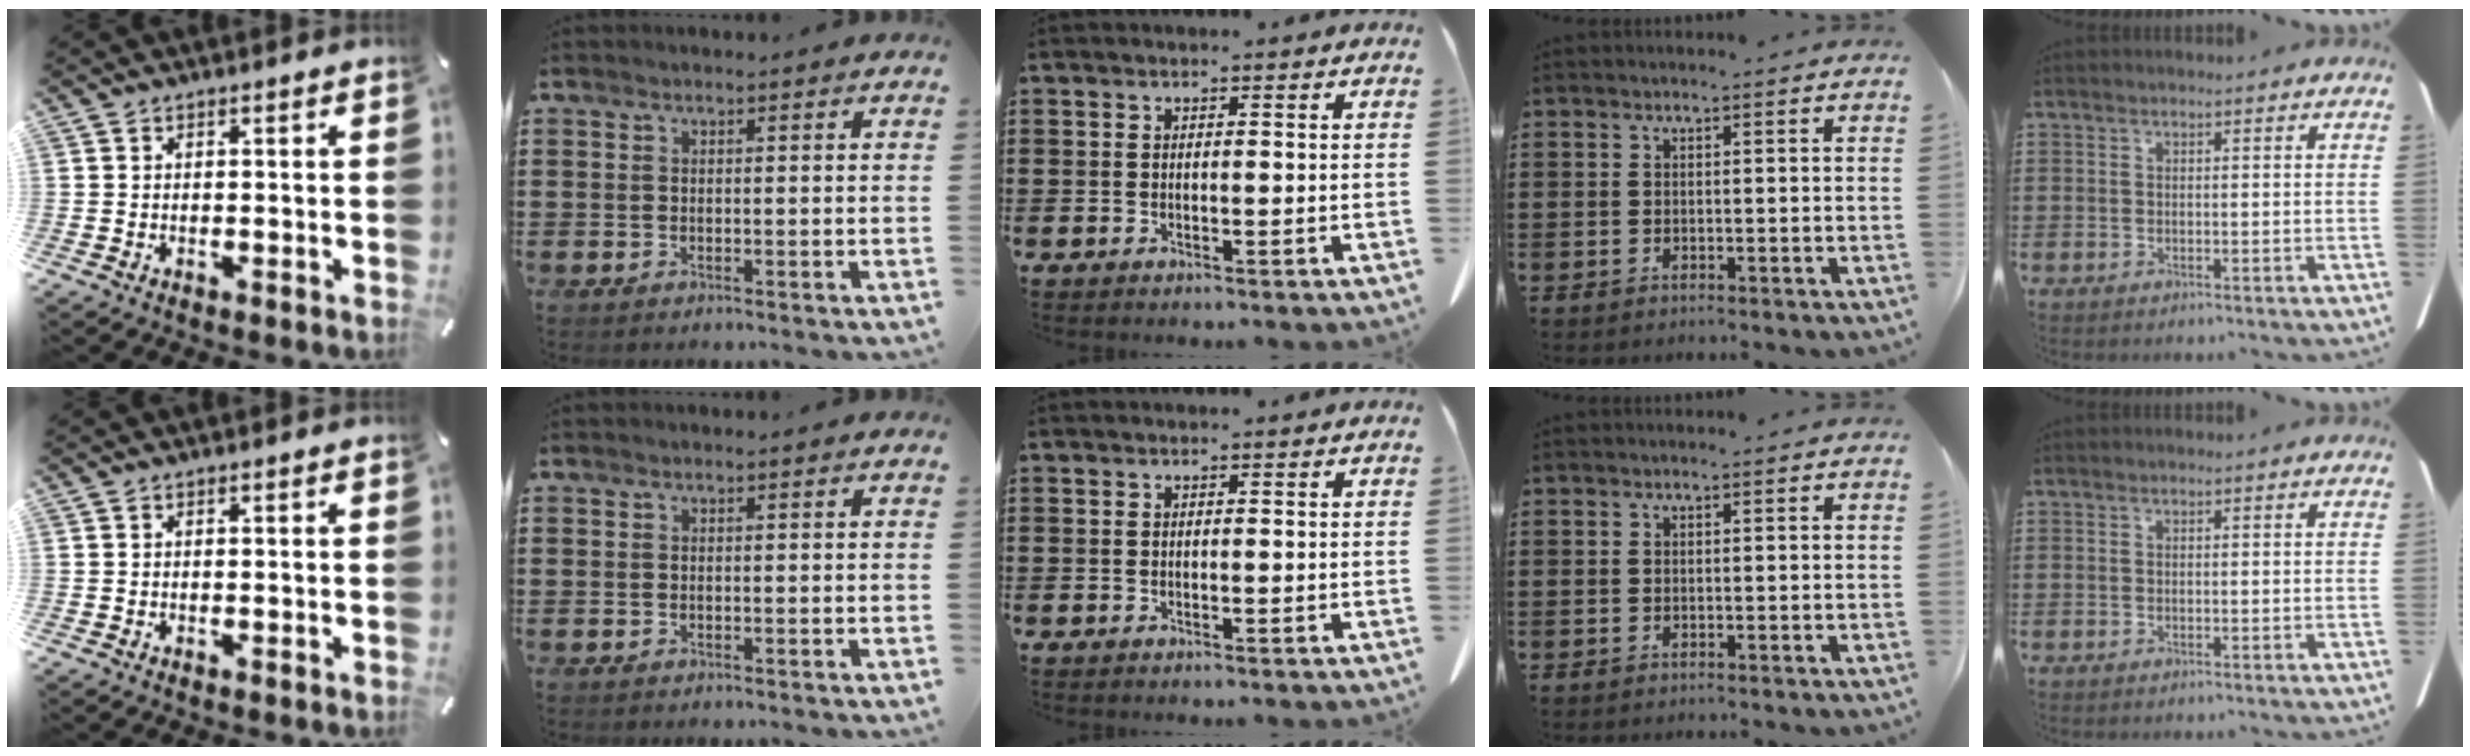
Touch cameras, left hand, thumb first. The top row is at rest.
{}